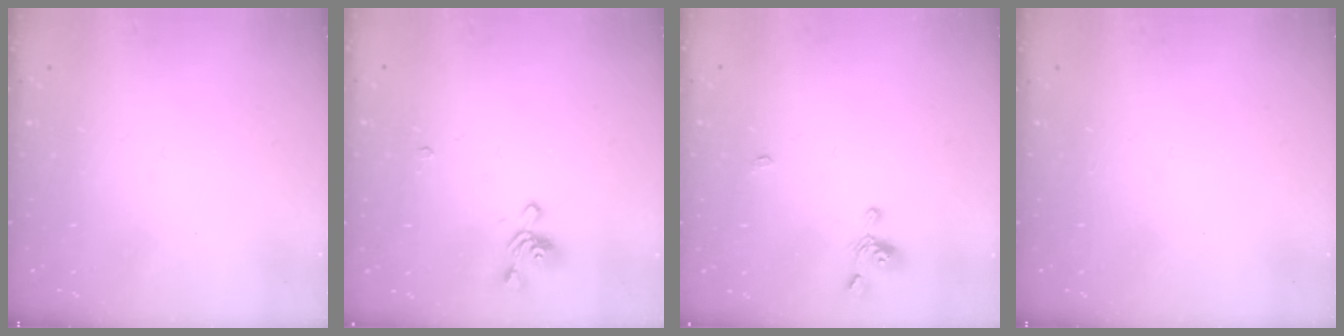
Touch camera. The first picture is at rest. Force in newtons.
{"total": 1.5, "press": 1.1, "slide": 1.0}
{"total": 3.0, "press": 3.0, "slide": 0.2}
{"total": 0.0}